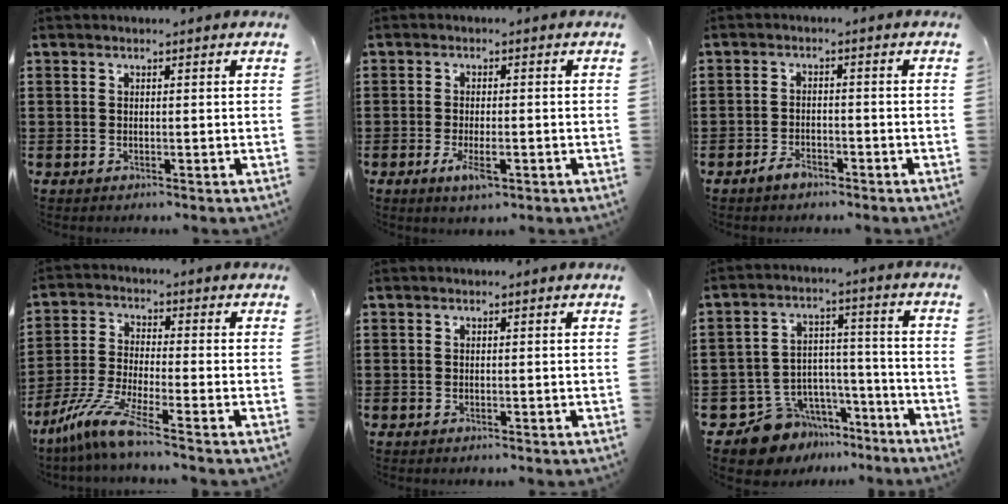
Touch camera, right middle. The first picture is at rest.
{"total": 3.8, "force": [-1.5, 1.2, 3.2], "torque": [-0.068, -0.005, -0.029]}
{"total": 2.5, "force": [-2.1, 1.1, 0.9], "torque": [-0.026, 0.002, -0.044]}
{"total": 7.8, "force": [-5.7, 0.6, 5.4], "torque": [-0.128, -0.017, -0.116]}
{"total": 0.0}
{"total": 9.5, "force": [-8.2, 4.8, 0.6], "torque": [-0.031, 0.025, -0.156]}